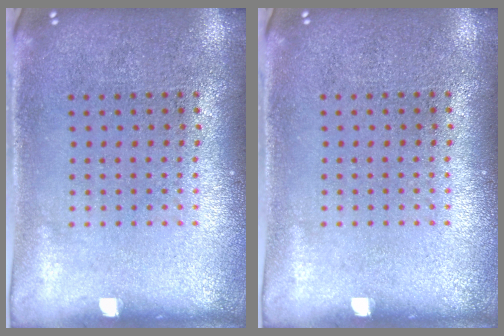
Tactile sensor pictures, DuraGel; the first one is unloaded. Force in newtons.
{"total": 0.0}